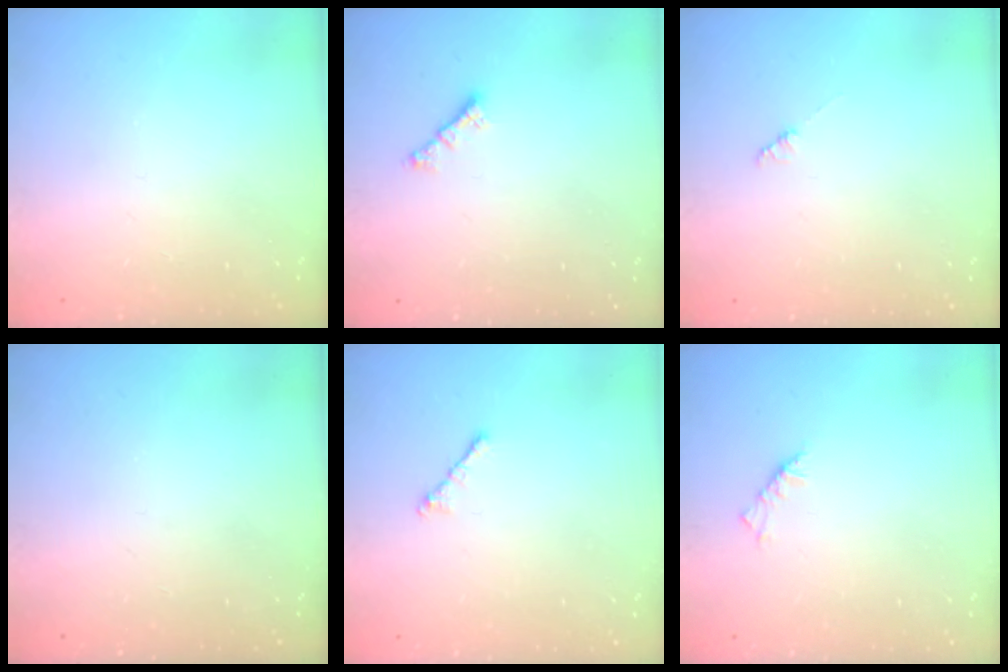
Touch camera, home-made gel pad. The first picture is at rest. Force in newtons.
{"total": 0.8, "press": 0.7, "slide": 0.4}
{"total": 1.4, "press": 1.4, "slide": 0.2}
{"total": 0.0}
{"total": 1.0, "press": 0.9, "slide": 0.4}
{"total": 3.7, "press": 3.7, "slide": 0.8}